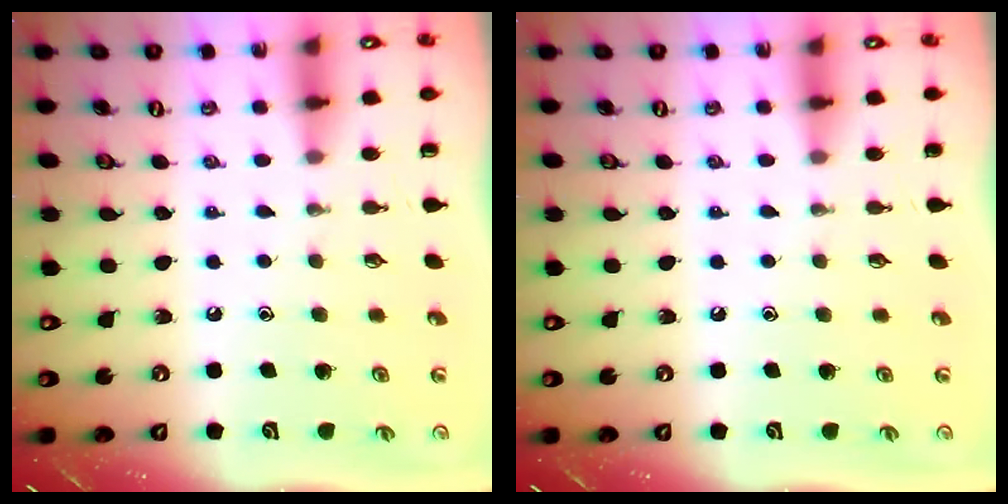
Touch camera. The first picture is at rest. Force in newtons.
{"total": 0.0}